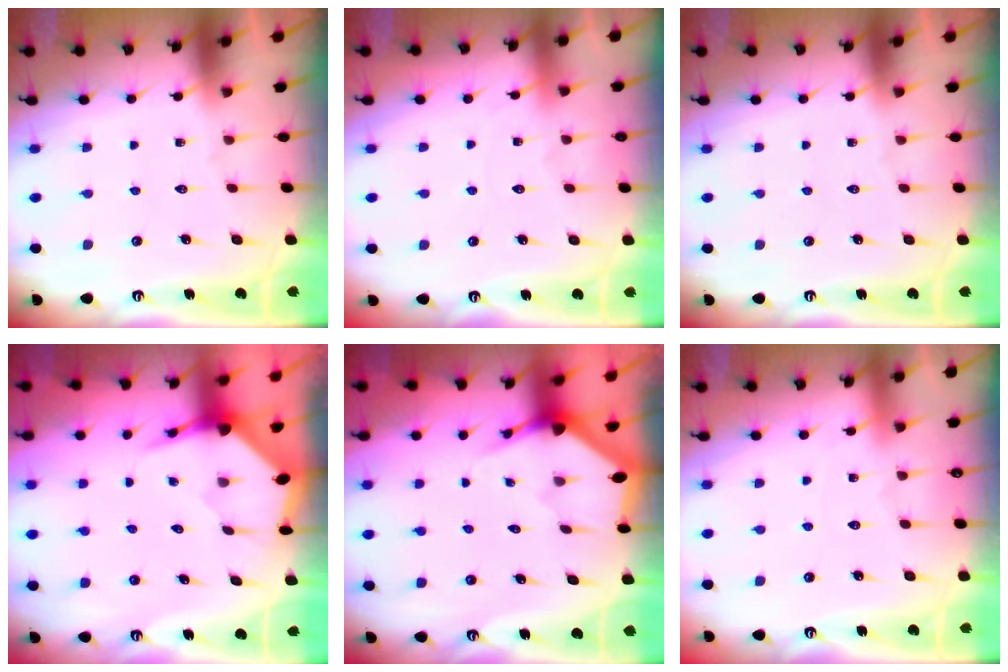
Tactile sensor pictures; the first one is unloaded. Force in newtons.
{"total": 2.9, "press": 2.9, "slide": 0.4}
{"total": 0.0}
{"total": 3.6, "press": 3.6, "slide": 0.4}
{"total": 3.0, "press": 3.0, "slide": 0.1}
{"total": 1.4, "press": 1.3, "slide": 0.3}